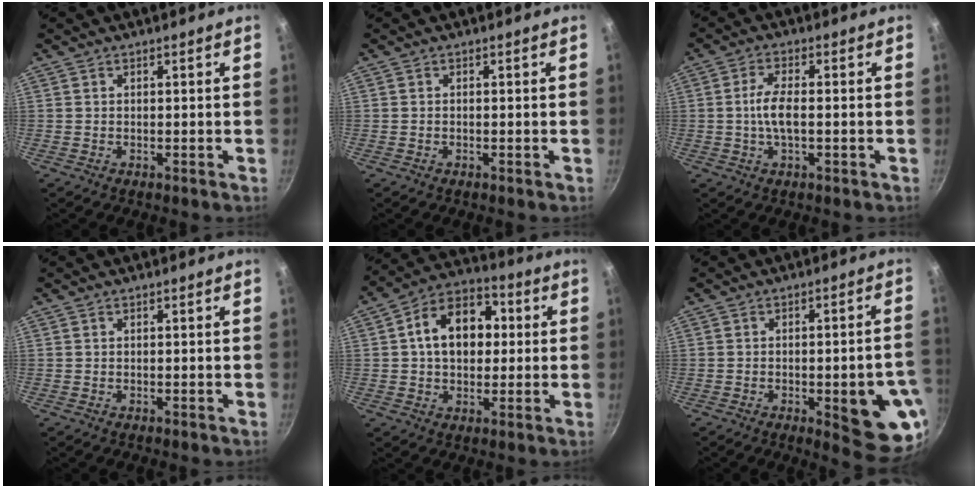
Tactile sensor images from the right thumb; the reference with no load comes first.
{"total": 0.0}
{"total": 5.5, "force": [-0.4, 2.0, 5.1], "torque": [-0.107, 0.009, -0.014]}
{"total": 0.0}
{"total": 14.1, "force": [1.9, 10.0, 9.8], "torque": [-0.115, 0.024, 0.015]}
{"total": 14.2, "force": [-3.9, 4.4, 13.0], "torque": [-0.123, 0.011, -0.044]}